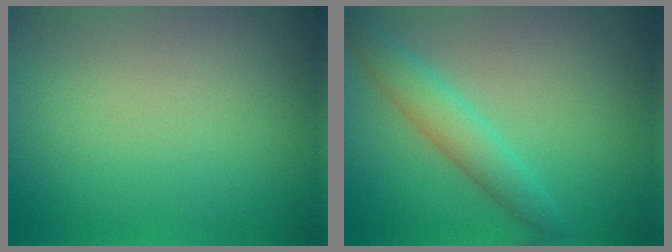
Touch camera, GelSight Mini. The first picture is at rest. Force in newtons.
{"total": 3.1, "press": 3.1, "slide": 0.1}